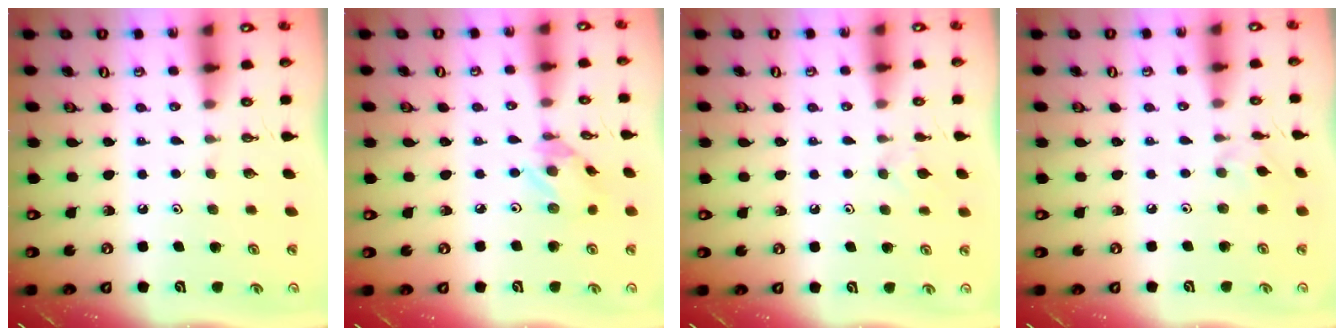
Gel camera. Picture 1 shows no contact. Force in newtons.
{"total": 4.0, "press": 4.0, "slide": 0.2}
{"total": 3.8, "press": 3.8, "slide": 0.7}
{"total": 2.8, "press": 2.7, "slide": 0.6}